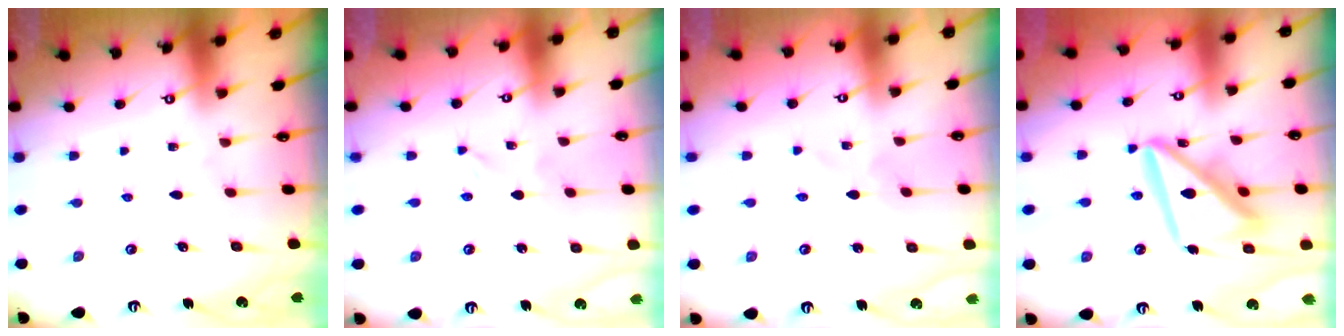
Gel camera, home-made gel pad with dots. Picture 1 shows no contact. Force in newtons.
{"total": 0.0}
{"total": 1.7, "press": 1.7, "slide": 0.1}
{"total": 15.9, "press": 15.8, "slide": 1.6}